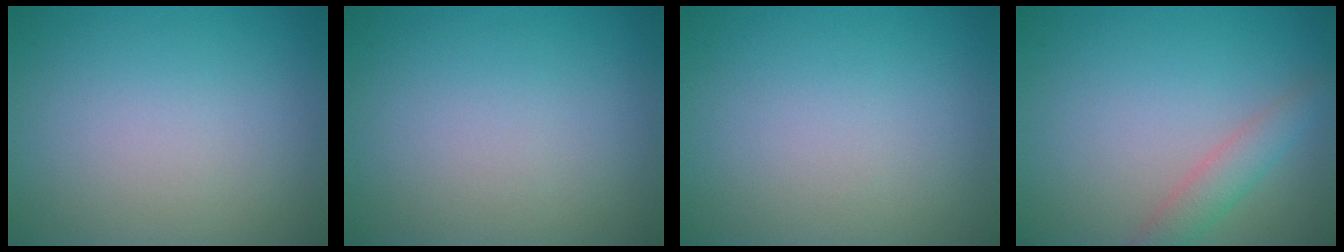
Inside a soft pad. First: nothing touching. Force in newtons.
{"total": 0.0}
{"total": 0.0}
{"total": 2.4, "press": 2.4, "slide": 0.1}